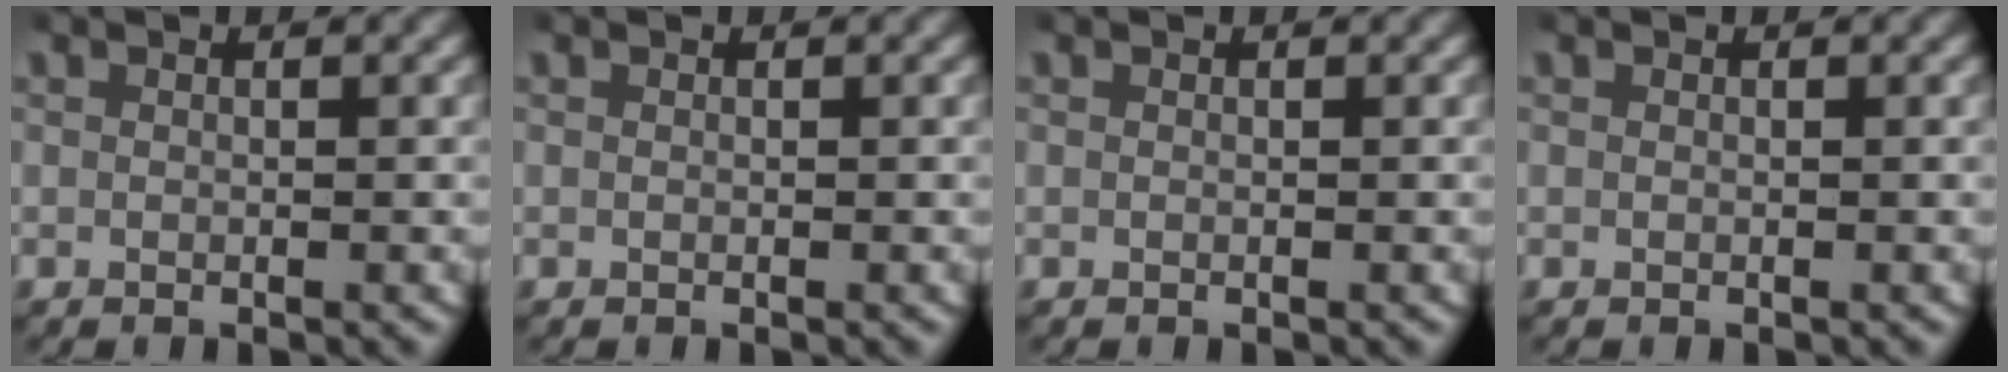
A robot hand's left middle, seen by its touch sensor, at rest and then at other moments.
{"total": 0.0}
{"total": 0.0}
{"total": 0.0}